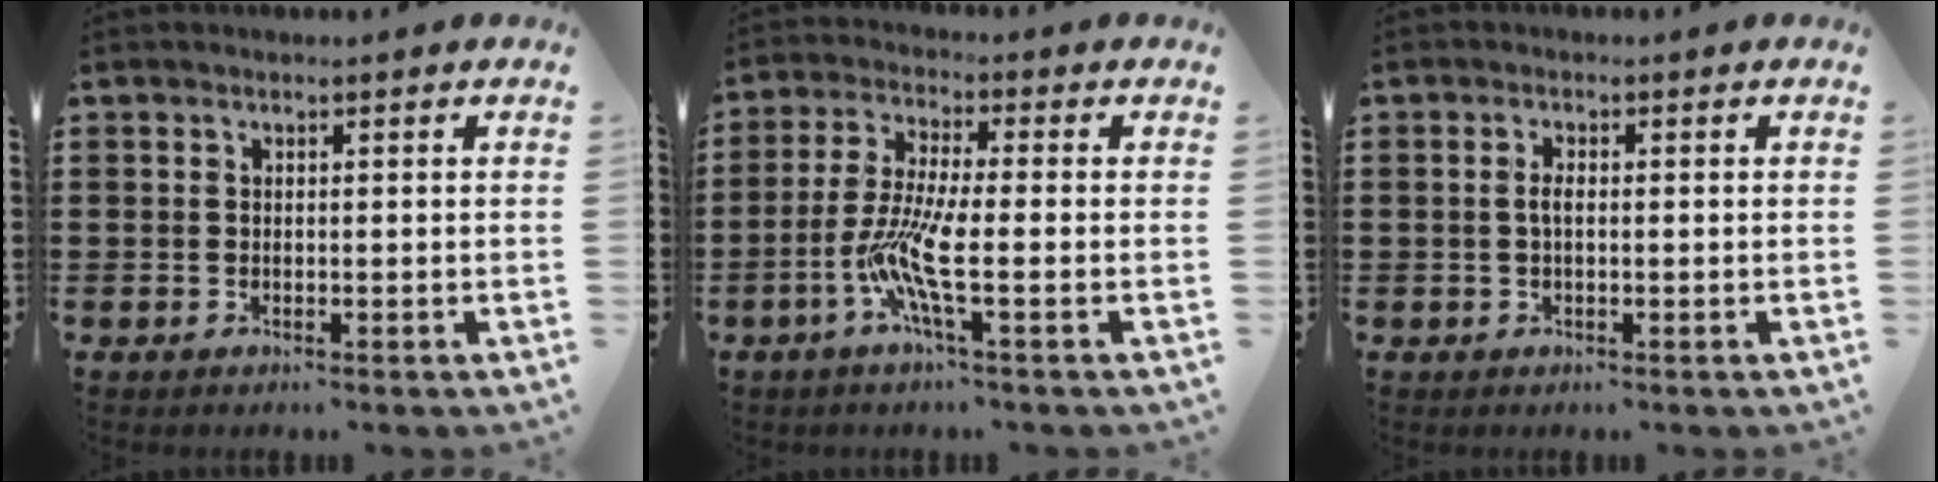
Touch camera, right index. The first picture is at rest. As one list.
[{"total": 8.4, "force": [-2.7, 1.3, 7.9], "torque": [-0.181, -0.019, -0.060]}, {"total": 1.8, "force": [-0.1, 0.6, 1.7], "torque": [-0.039, -0.001, -0.006]}]